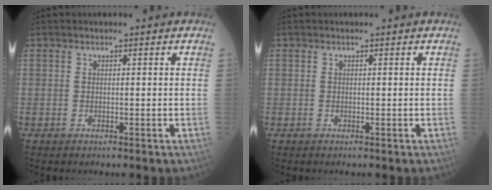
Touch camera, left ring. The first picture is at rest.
{"total": 0.0}